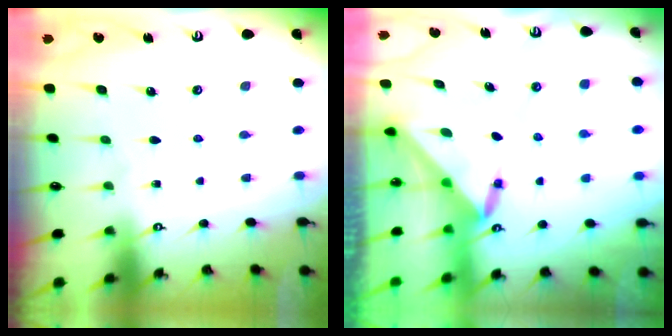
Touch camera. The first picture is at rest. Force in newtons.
{"total": 3.5, "press": 3.5, "slide": 0.3}